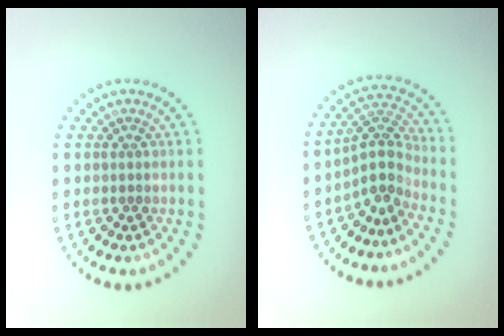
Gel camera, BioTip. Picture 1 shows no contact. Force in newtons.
{"total": 3.5, "press": 2.5, "slide": 2.5}